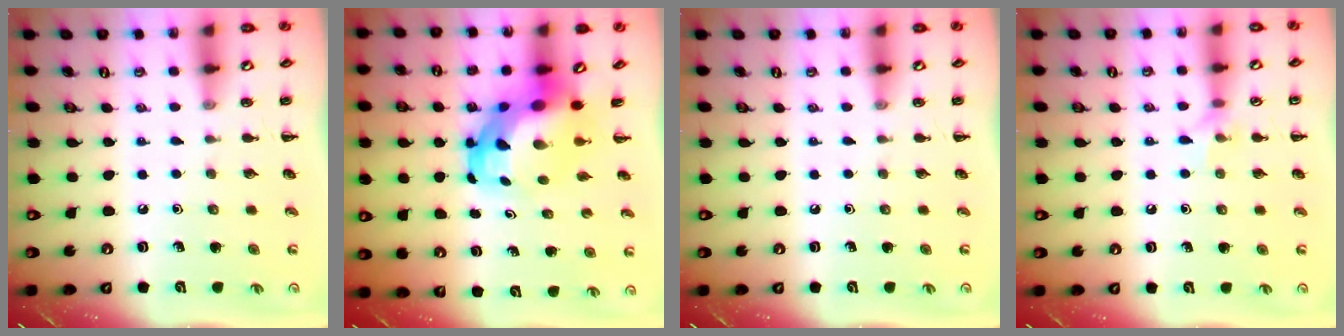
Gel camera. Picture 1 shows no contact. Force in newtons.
{"total": 7.3, "press": 7.0, "slide": 2.0}
{"total": 0.0}
{"total": 6.4, "press": 6.2, "slide": 1.5}